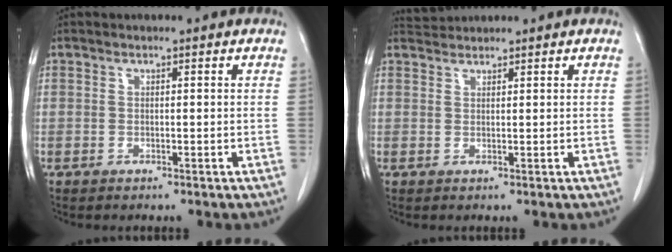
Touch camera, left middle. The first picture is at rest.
{"total": 1.7, "force": [1.6, -0.3, -0.6], "torque": [-0.002, 0.007, 0.039]}